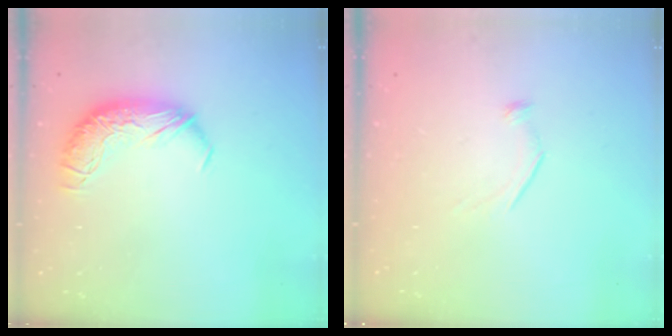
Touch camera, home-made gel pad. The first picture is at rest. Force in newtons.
{"total": 7.5, "press": 7.4, "slide": 0.7}